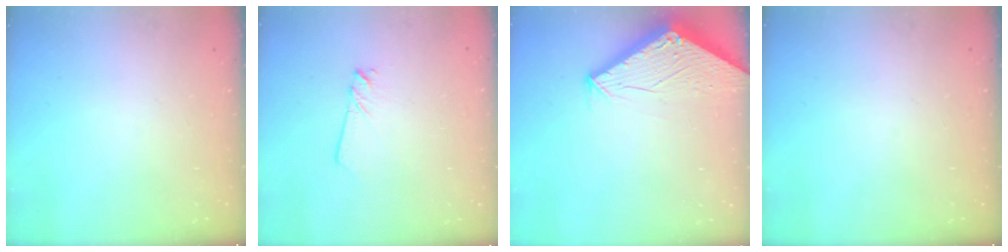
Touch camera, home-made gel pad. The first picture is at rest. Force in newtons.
{"total": 2.0, "press": 2.0, "slide": 0.1}
{"total": 2.8, "press": 2.8, "slide": 0.1}
{"total": 0.0}